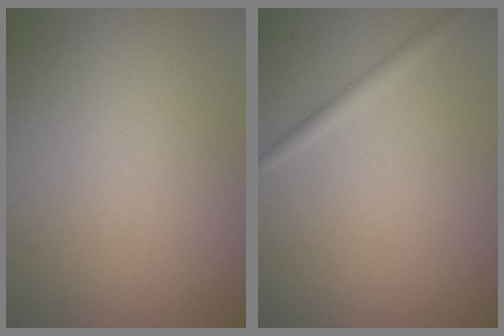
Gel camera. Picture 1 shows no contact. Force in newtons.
{"total": 1.4, "press": 1.4, "slide": 0.1}